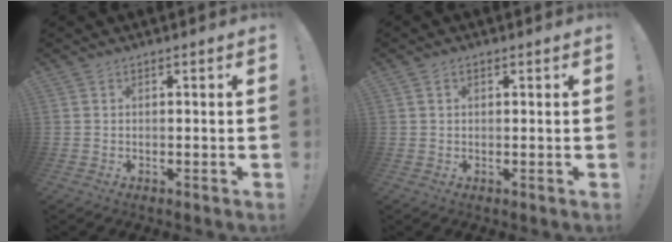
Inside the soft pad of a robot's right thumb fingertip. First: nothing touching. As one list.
[{"total": 1.1, "force": [0.5, 0.7, 0.5], "torque": [-0.011, 0.003, 0.009]}]